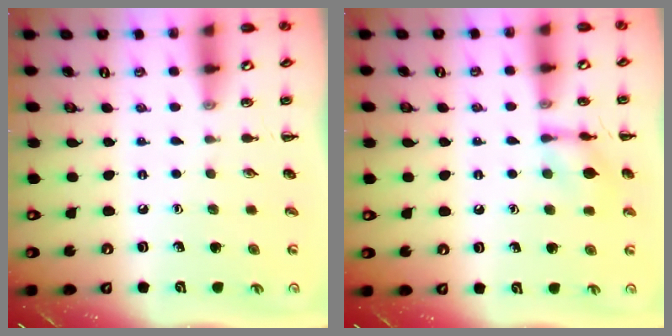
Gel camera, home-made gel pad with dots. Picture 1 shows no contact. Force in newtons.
{"total": 8.7, "press": 8.7, "slide": 0.5}